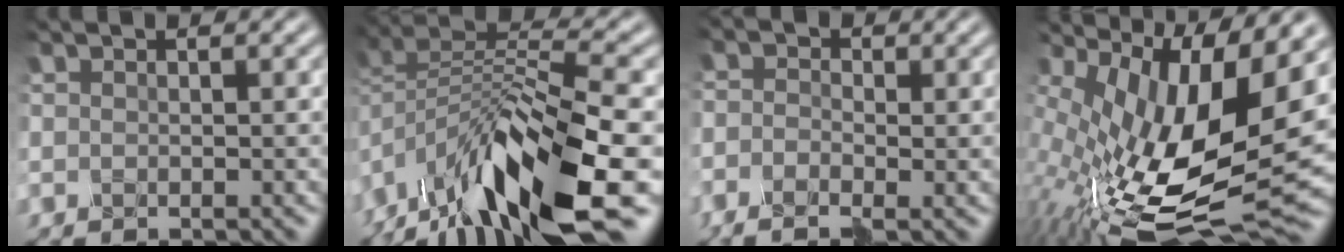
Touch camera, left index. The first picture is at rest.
{"total": 11.1, "force": [-7.2, 3.2, 7.8], "torque": [-0.153, 0.019, -0.118]}
{"total": 2.0, "force": [-1.8, 0.9, 0.0], "torque": [-0.002, 0.005, -0.040]}
{"total": 14.9, "force": [2.1, 6.6, 13.2], "torque": [-0.251, -0.020, 0.055]}